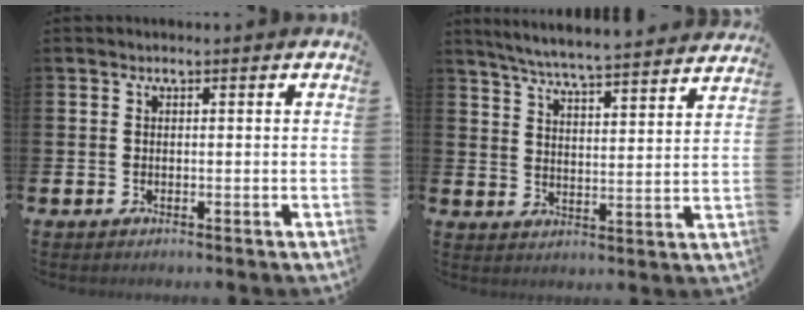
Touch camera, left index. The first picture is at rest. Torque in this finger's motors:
{"motor_torque": [0.99, -1.15, 0.55, 0.12]}